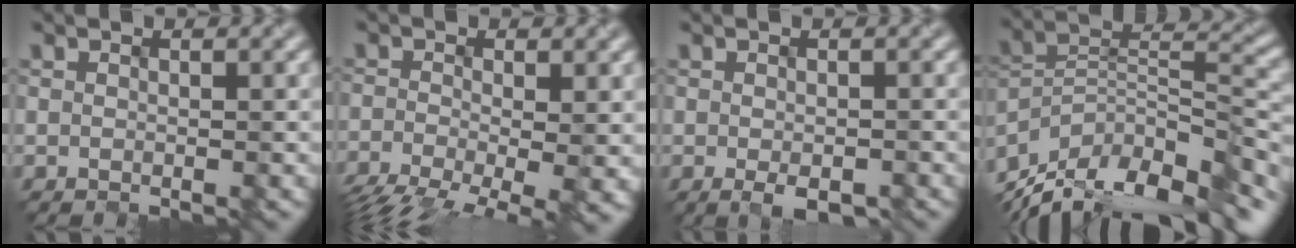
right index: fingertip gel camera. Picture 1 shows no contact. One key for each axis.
{"total": 9.1, "fx": -4.7, "fy": 3.6, "fz": 6.9, "tx": -0.114, "ty": -0.023, "tz": -0.072}
{"total": 2.0, "fx": -1.1, "fy": 0.9, "fz": 1.4, "tx": -0.022, "ty": -0.007, "tz": -0.011}
{"total": 14.4, "fx": -11.3, "fy": 5.1, "fz": 7.3, "tx": -0.155, "ty": 0.026, "tz": -0.186}